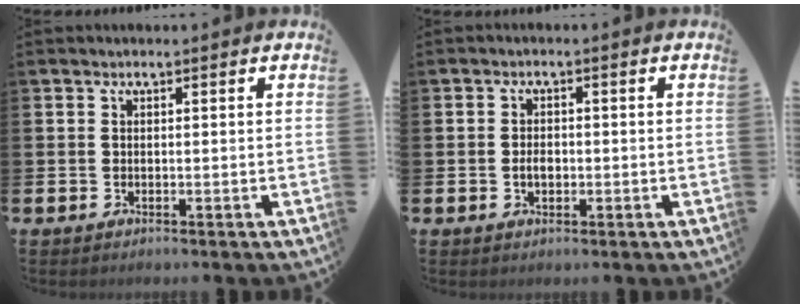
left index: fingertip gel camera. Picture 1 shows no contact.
{"total": 2.0, "force": [-0.3, 1.3, 1.5], "torque": [-0.019, 0.002, -0.010]}